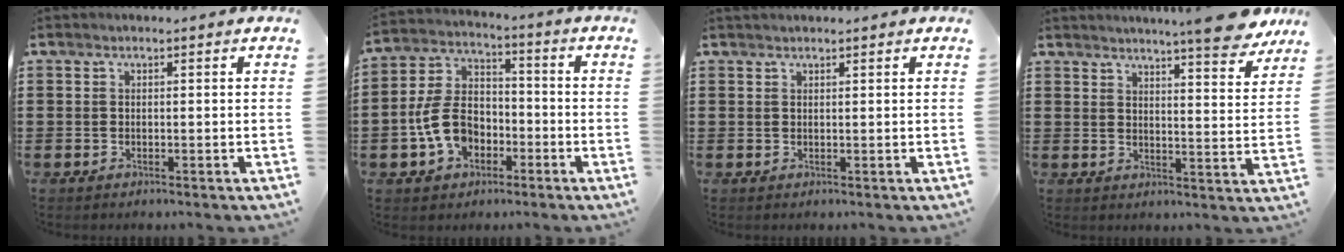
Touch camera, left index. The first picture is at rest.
{"total": 8.9, "force": [-2.9, 6.4, 5.5], "torque": [-0.139, 0.015, -0.058]}
{"total": 0.7, "force": [0.6, 0.0, 0.2], "torque": [-0.004, -0.001, 0.013]}
{"total": 7.6, "force": [6.8, -0.3, 3.5], "torque": [-0.064, -0.036, 0.116]}